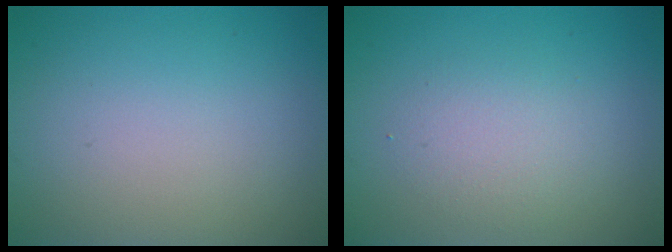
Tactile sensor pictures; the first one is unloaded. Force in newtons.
{"total": 2.4, "press": 2.4, "slide": 0.3}